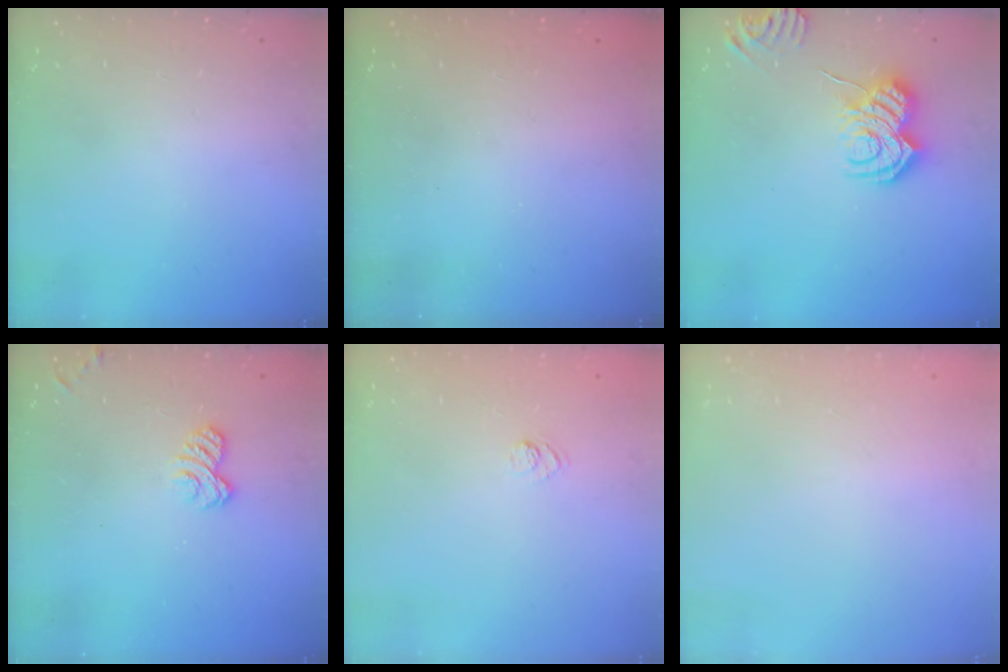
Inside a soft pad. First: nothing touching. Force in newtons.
{"total": 2.3, "press": 2.1, "slide": 0.8}
{"total": 10.1, "press": 10.1, "slide": 0.9}
{"total": 3.4, "press": 3.2, "slide": 1.1}
{"total": 3.2, "press": 3.0, "slide": 1.0}
{"total": 2.7, "press": 2.6, "slide": 0.8}